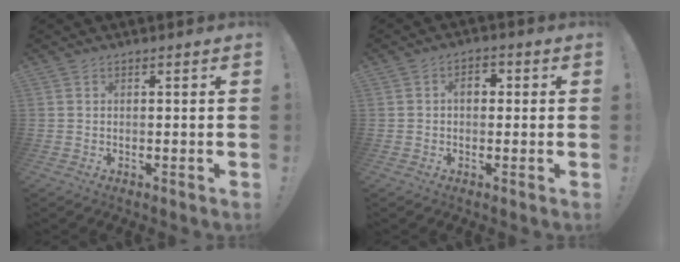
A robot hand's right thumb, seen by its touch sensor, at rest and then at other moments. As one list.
[{"total": 4.1, "force": [0.4, 2.7, 3.1], "torque": [-0.040, 0.004, -0.001]}]